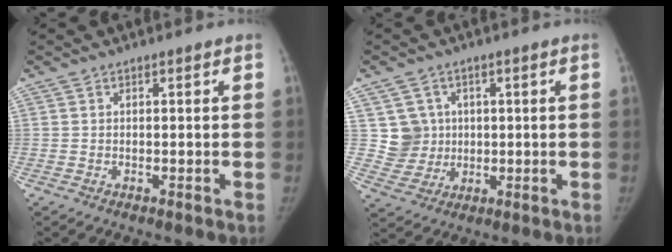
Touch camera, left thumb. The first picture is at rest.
{"total": 6.4, "force": [1.4, 6.2, 0.7], "torque": [0.017, -0.001, 0.029]}